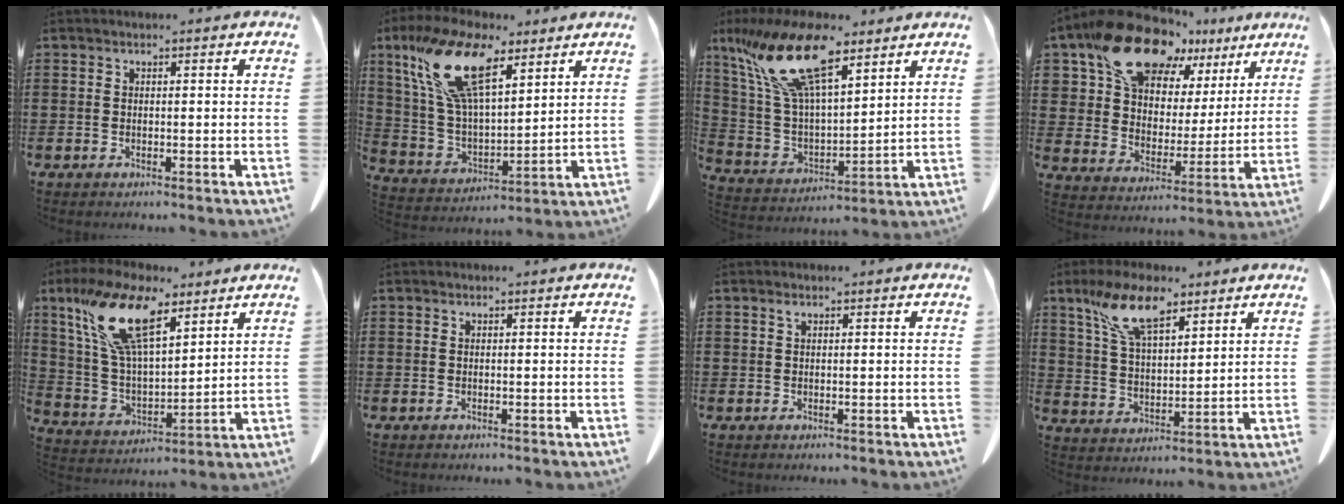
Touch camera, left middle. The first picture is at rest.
{"total": 16.8, "force": [9.9, 6.5, 11.9], "torque": [-0.278, -0.019, 0.173]}
{"total": 18.6, "force": [11.6, 6.3, 13.2], "torque": [-0.309, -0.036, 0.198]}
{"total": 17.7, "force": [13.7, 8.6, 7.1], "torque": [-0.172, -0.071, 0.252]}
{"total": 15.7, "force": [9.3, 5.9, 11.1], "torque": [-0.255, -0.016, 0.165]}
{"total": 0.0}
{"total": 0.7, "force": [0.4, 0.2, 0.5], "torque": [-0.012, 0.000, 0.008]}
{"total": 10.5, "force": [6.9, 4.1, 6.8], "torque": [-0.150, -0.004, 0.129]}